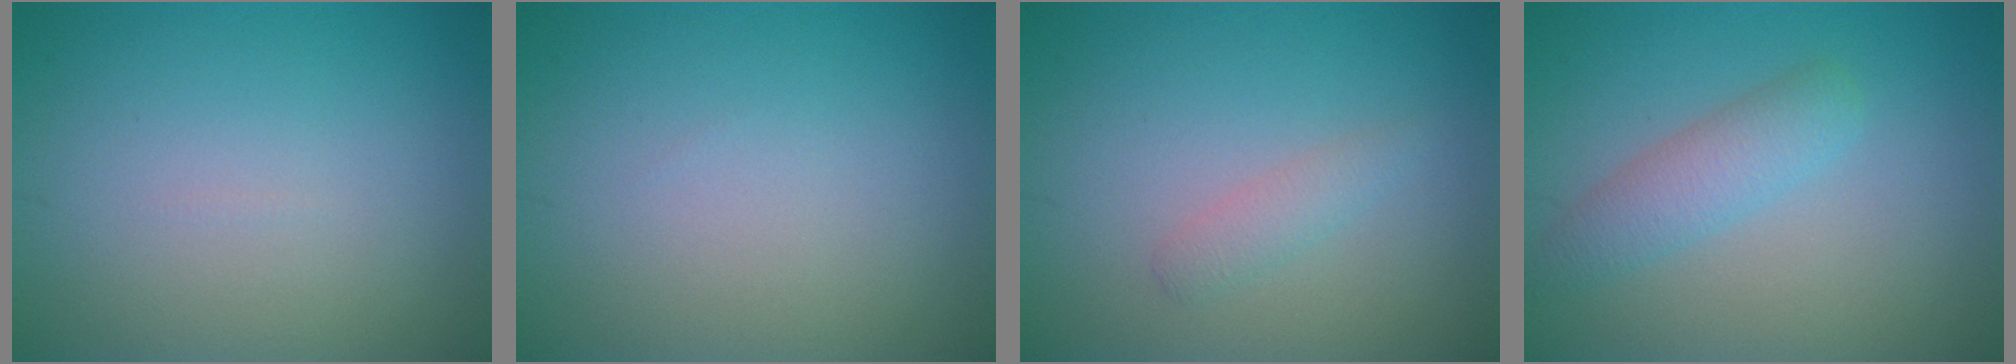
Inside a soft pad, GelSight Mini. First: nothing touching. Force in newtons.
{"total": 0.0}
{"total": 1.3, "press": 1.3, "slide": 0.1}
{"total": 2.9, "press": 2.9, "slide": 0.1}